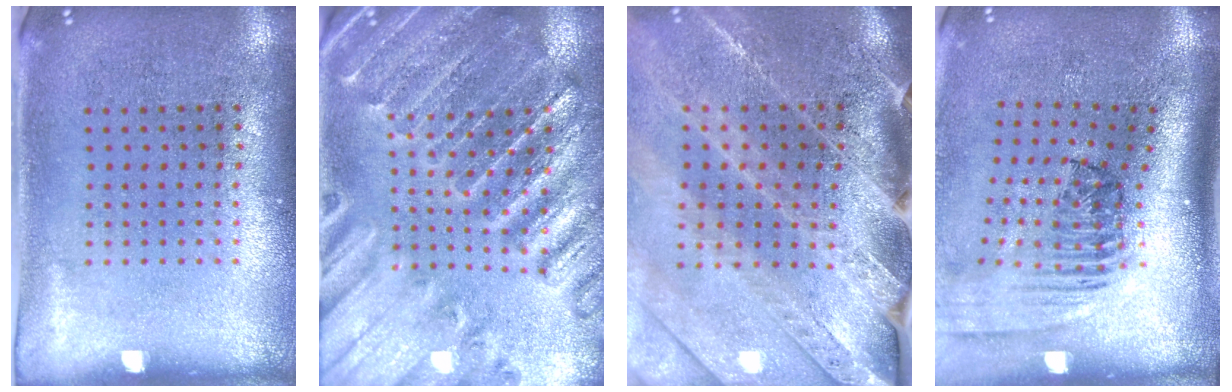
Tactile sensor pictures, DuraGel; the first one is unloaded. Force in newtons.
{"total": 2.8, "press": 2.8, "slide": 0.3}
{"total": 3.7, "press": 3.0, "slide": 2.1}
{"total": 2.4, "press": 1.7, "slide": 1.7}